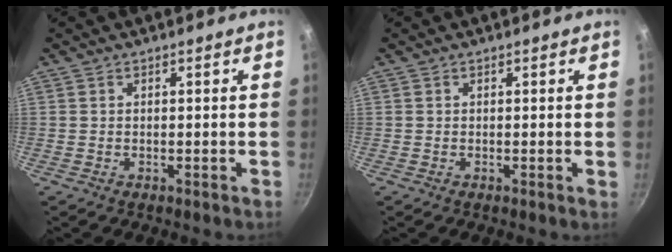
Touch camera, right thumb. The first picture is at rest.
{"total": 0.0}